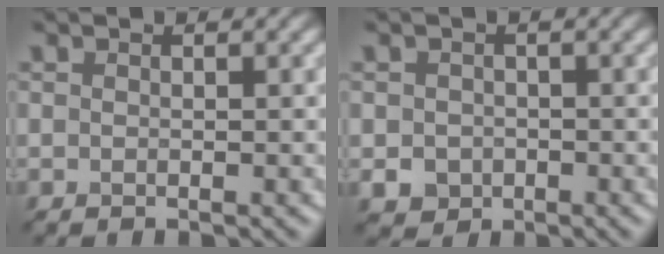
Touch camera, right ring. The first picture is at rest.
{"total": 2.3, "force": [-0.6, 2.1, 0.8], "torque": [-0.009, -0.006, -0.009]}